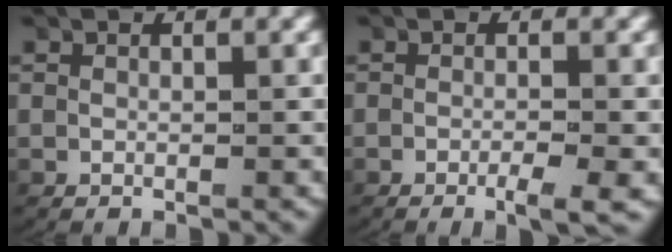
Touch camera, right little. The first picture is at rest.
{"total": 2.5, "force": [-1.4, 0.2, 2.1], "torque": [-0.025, 0.003, -0.028]}